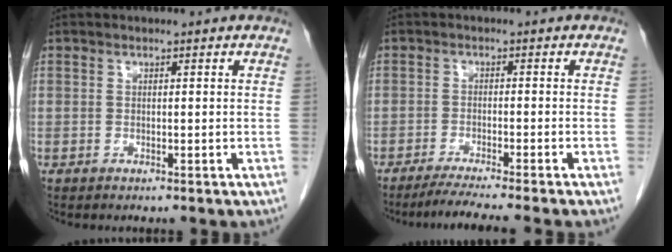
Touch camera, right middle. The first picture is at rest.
{"total": 7.1, "force": [-6.0, -1.4, 3.6], "torque": [-0.042, -0.021, -0.094]}